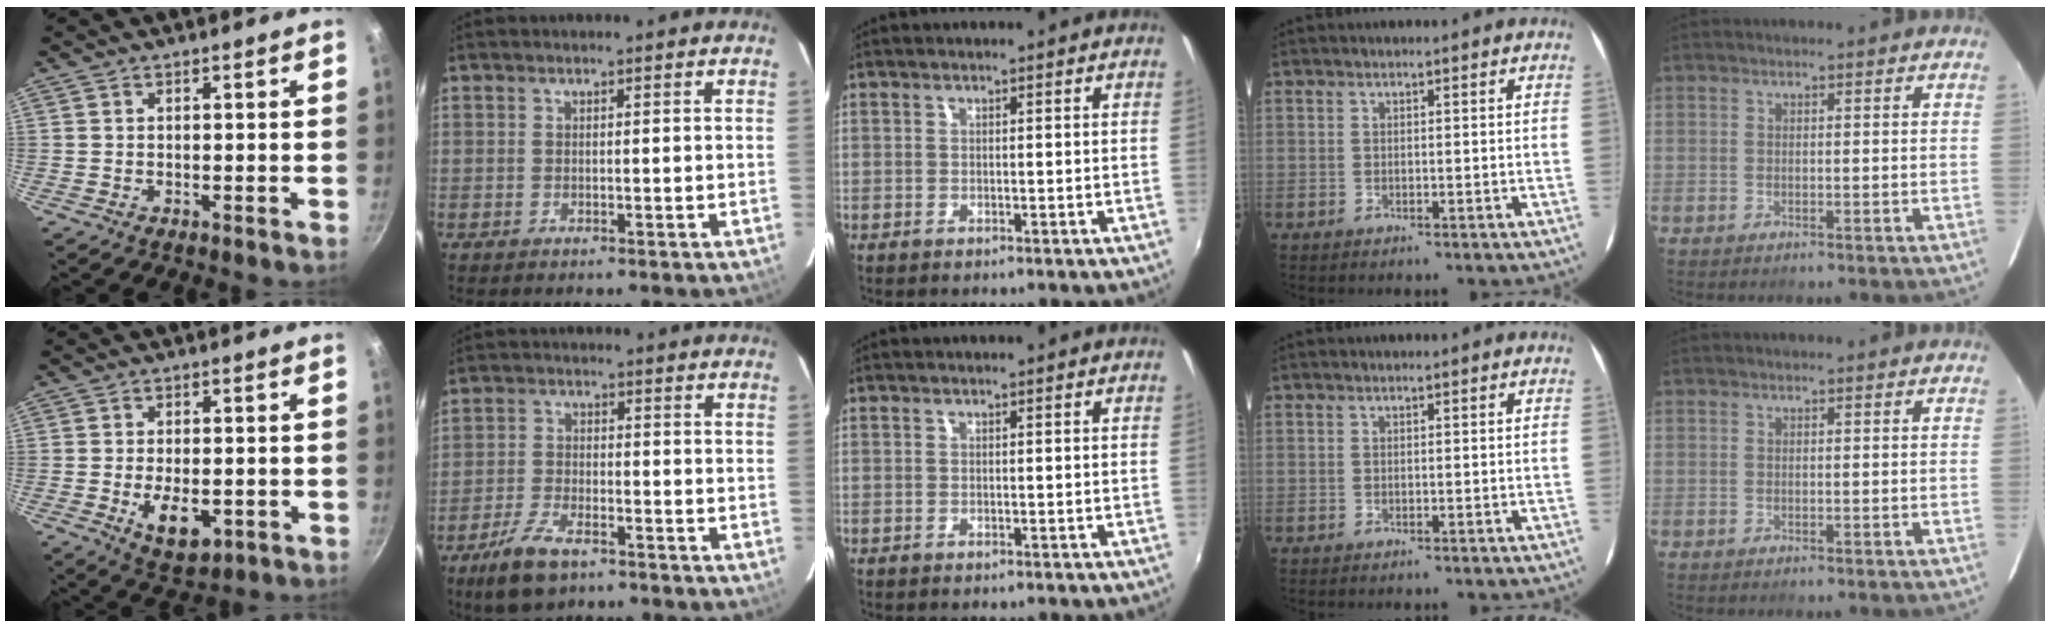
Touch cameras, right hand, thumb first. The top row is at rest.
{"thumb": {"total": 8.3, "force": [-2.1, 4.5, 6.6], "torque": [-0.094, -0.003, -0.020]}, "index": {"total": 8.4, "force": [-5.7, 3.5, 5.1], "torque": [-0.127, -0.010, -0.109]}}